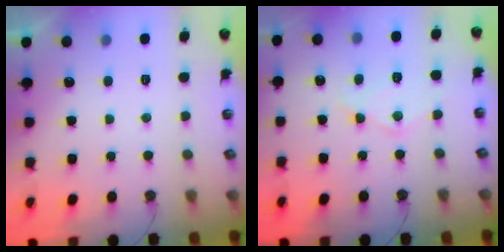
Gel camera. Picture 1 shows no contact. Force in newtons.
{"total": 10.8, "press": 10.7, "slide": 0.9}